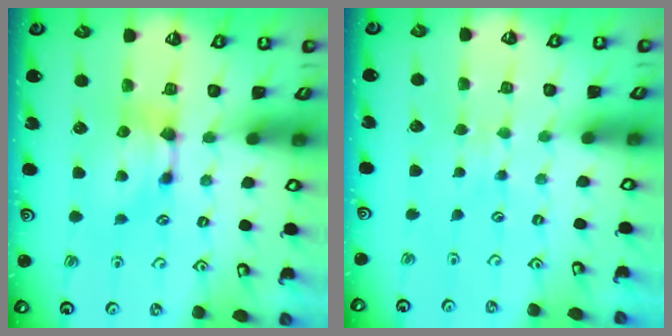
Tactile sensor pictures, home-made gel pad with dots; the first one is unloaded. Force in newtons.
{"total": 3.7, "press": 3.7, "slide": 0.3}